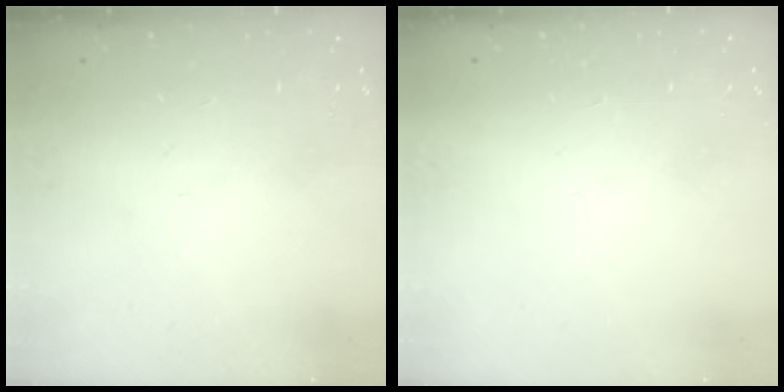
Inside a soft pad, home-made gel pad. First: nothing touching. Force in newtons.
{"total": 1.5, "press": 1.5, "slide": 0.1}